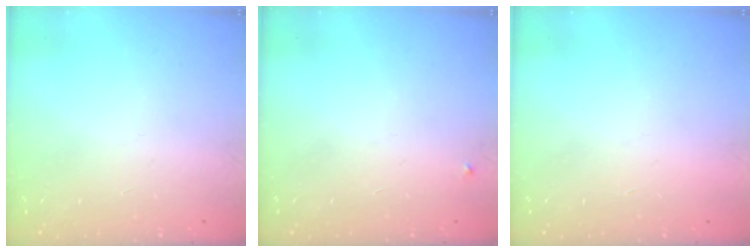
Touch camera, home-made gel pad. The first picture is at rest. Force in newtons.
{"total": 2.7, "press": 2.7, "slide": 0.2}
{"total": 1.5, "press": 1.5, "slide": 0.1}